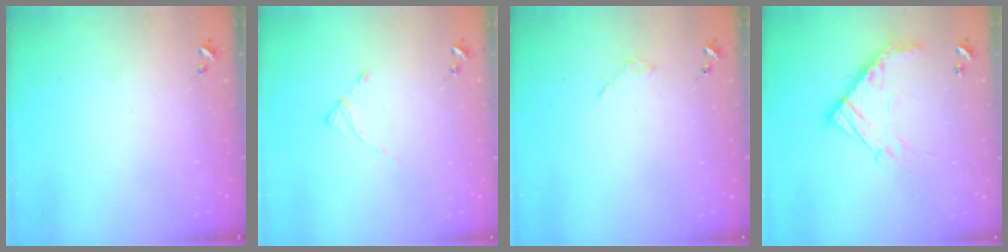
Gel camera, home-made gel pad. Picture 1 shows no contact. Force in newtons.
{"total": 2.3, "press": 2.3, "slide": 0.3}
{"total": 2.0, "press": 2.0, "slide": 0.3}
{"total": 16.5, "press": 16.5, "slide": 1.5}